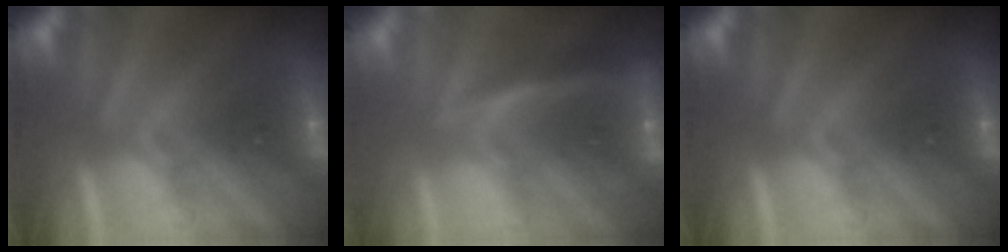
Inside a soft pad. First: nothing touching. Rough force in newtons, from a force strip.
{"total": 2.9}
{"total": 0.0}